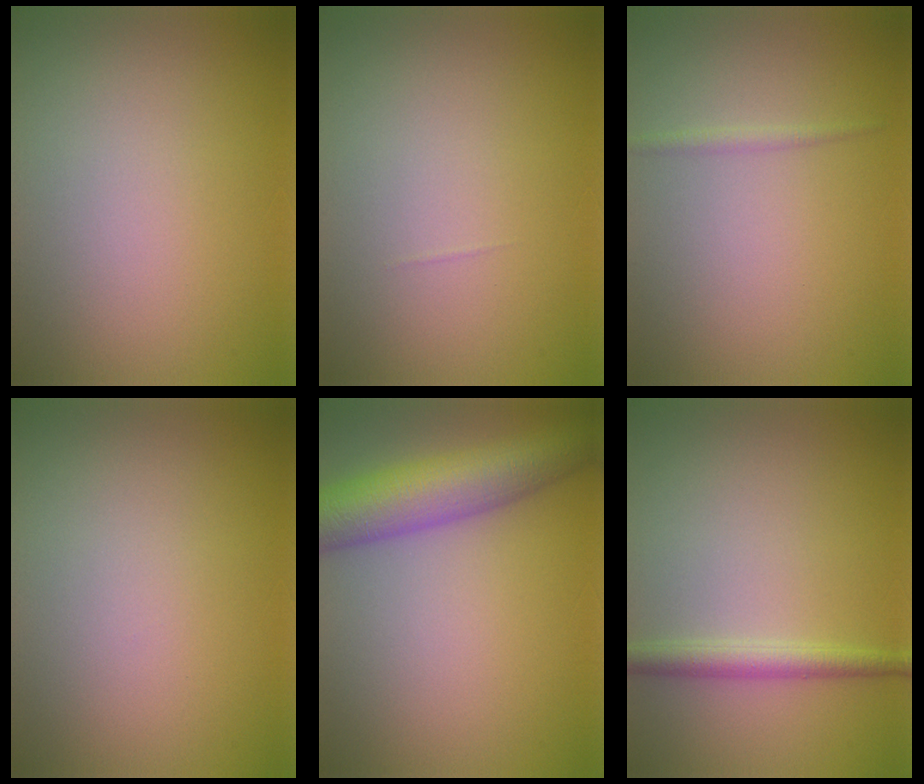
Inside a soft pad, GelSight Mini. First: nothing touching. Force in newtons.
{"total": 0.0}
{"total": 0.8, "press": 0.8, "slide": 0.1}
{"total": 0.0}
{"total": 7.9, "press": 7.9, "slide": 0.3}
{"total": 2.4, "press": 2.4, "slide": 0.1}